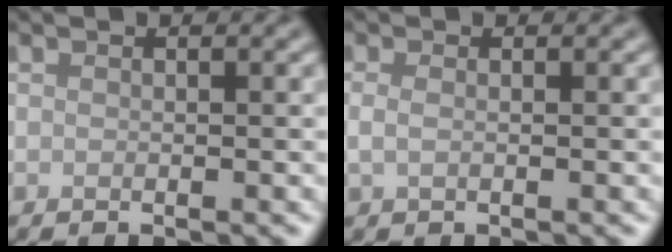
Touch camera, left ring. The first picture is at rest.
{"total": 1.0, "force": [0.0, 0.5, 0.9], "torque": [-0.021, -0.002, -0.001]}